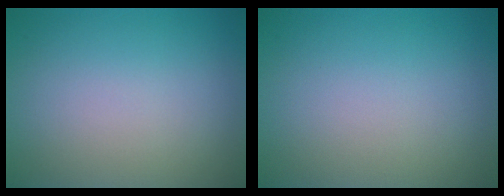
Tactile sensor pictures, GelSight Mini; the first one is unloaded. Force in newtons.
{"total": 0.0}